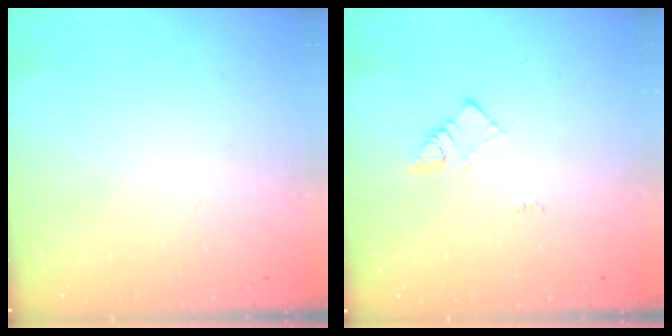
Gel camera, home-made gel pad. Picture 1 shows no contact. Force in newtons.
{"total": 2.9, "press": 2.9, "slide": 0.2}